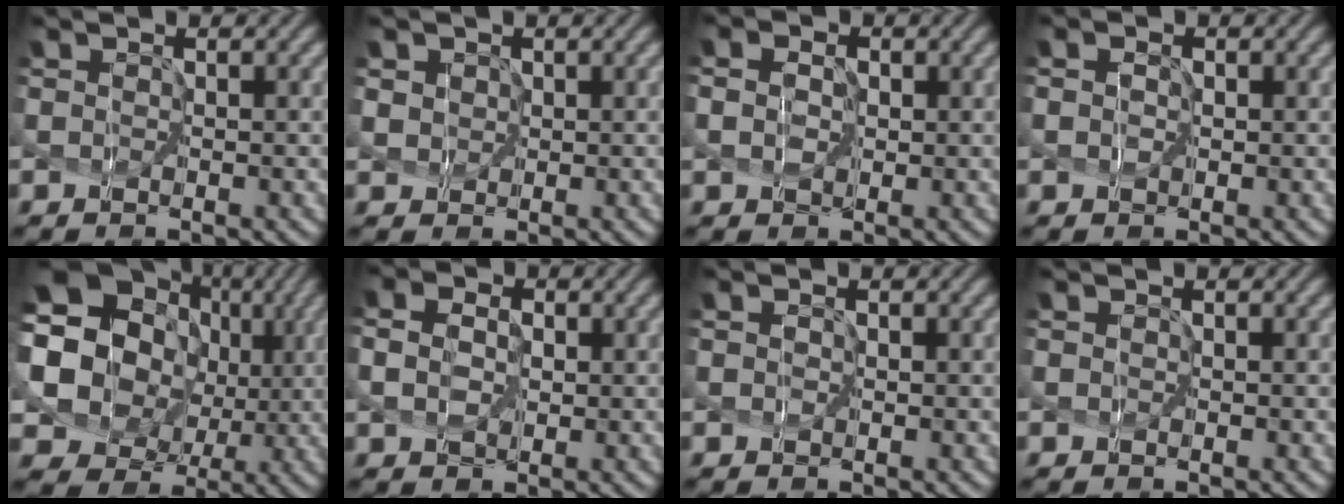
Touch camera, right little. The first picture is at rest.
{"total": 4.3, "force": [2.0, 3.4, 1.7], "torque": [-0.038, 0.027, 0.019]}
{"total": 2.0, "force": [0.3, 1.6, 1.2], "torque": [-0.025, 0.007, -0.001]}
{"total": 1.0, "force": [0.1, 0.8, 0.6], "torque": [-0.012, 0.003, 0.000]}
{"total": 11.9, "force": [2.1, 9.8, 6.4], "torque": [-0.141, -0.006, 0.033]}
{"total": 3.0, "force": [0.3, 2.4, 1.9], "torque": [-0.047, 0.009, -0.001]}
{"total": 0.0}
{"total": 0.0}